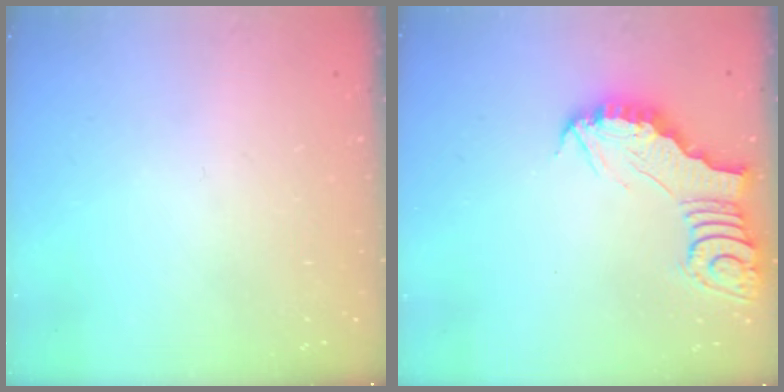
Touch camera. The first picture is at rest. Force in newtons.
{"total": 3.4, "press": 3.3, "slide": 0.5}